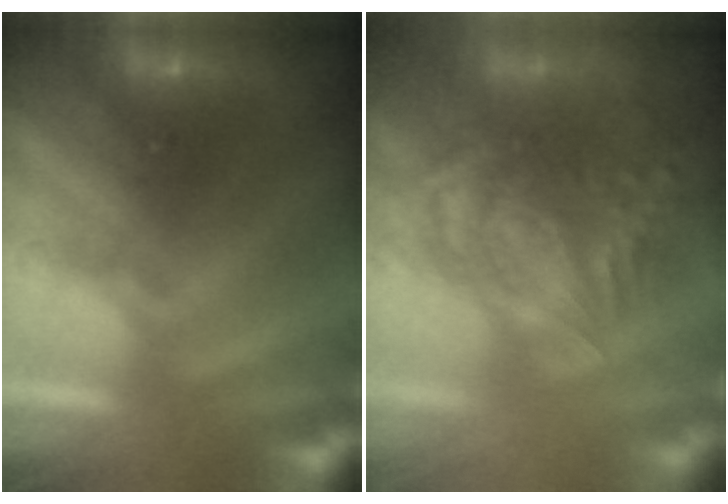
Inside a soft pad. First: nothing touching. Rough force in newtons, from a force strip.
{"total": 5.5}